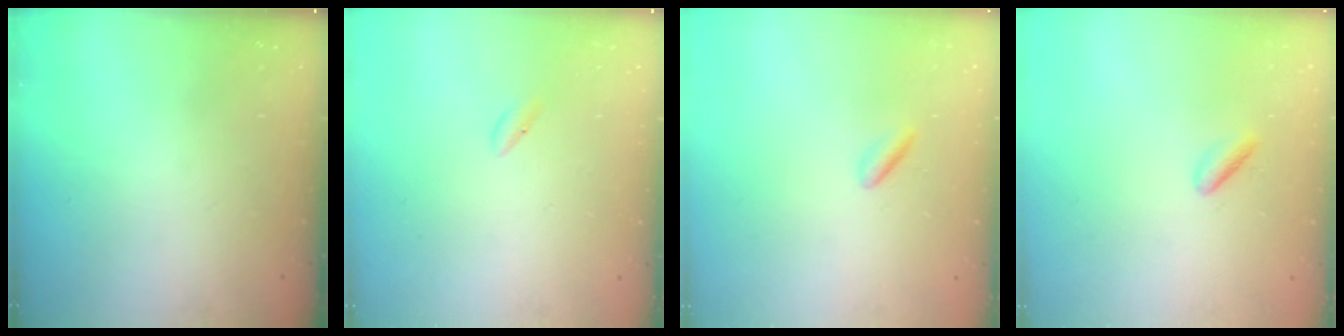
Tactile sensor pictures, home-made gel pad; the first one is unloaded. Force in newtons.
{"total": 2.0, "press": 1.8, "slide": 0.7}
{"total": 1.8, "press": 1.6, "slide": 0.8}
{"total": 2.4, "press": 2.2, "slide": 1.0}